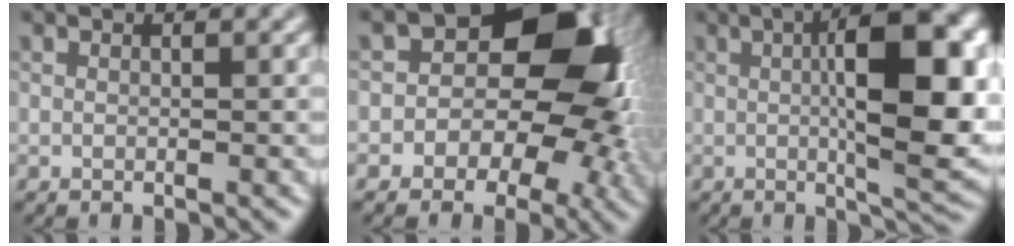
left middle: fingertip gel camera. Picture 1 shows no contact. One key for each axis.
{"total": 10.0, "fx": -0.5, "fy": 7.4, "fz": 6.8, "tx": -0.020, "ty": 0.021, "tz": -0.026}
{"total": 11.0, "fx": 1.1, "fy": 2.9, "fz": 10.5, "tx": -0.148, "ty": 0.008, "tz": 0.029}